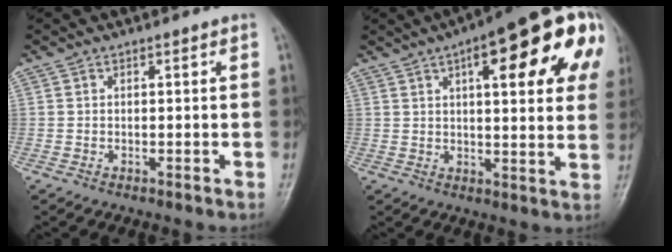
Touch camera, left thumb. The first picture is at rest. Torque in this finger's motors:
{"motor_torque": [2.24, 2.76, 1.45, -1.32, 0.15]}